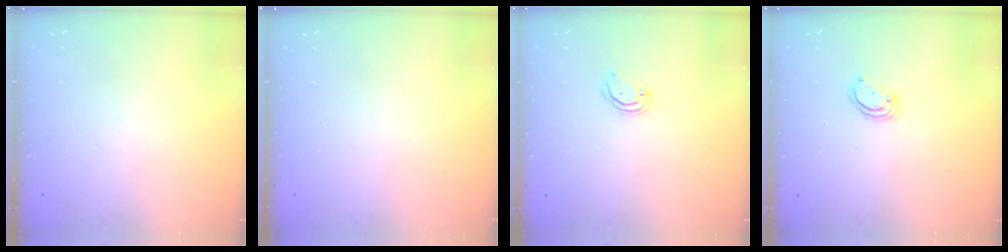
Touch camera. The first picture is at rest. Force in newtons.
{"total": 0.0}
{"total": 3.6, "press": 3.6, "slide": 0.2}
{"total": 2.9, "press": 2.8, "slide": 0.2}